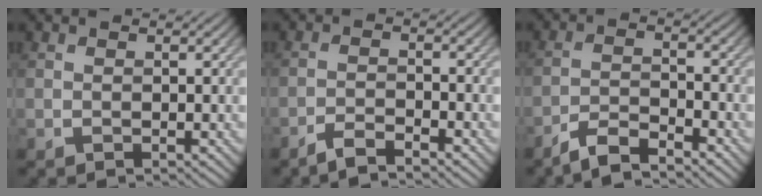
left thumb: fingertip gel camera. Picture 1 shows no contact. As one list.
[{"total": 3.2, "force": [-2.7, 0.5, 1.7], "torque": [-0.030, 0.003, -0.059]}, {"total": 4.8, "force": [-4.1, 0.9, 2.3], "torque": [-0.044, 0.002, -0.086]}]